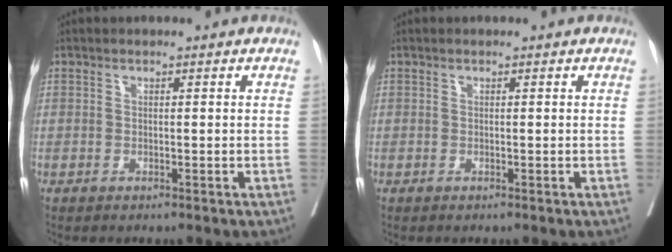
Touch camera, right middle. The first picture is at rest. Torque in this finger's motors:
{"motor_torque": [0.00, 0.00, 0.00, -0.01]}